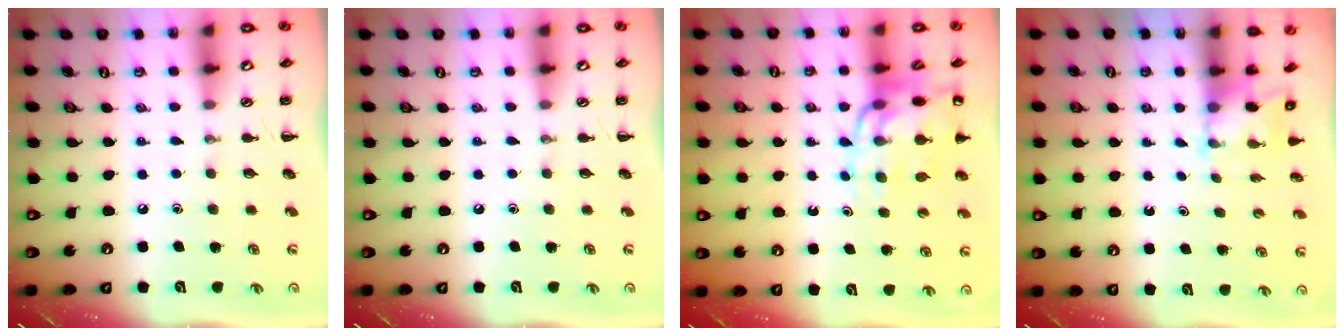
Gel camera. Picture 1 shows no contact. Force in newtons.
{"total": 0.0}
{"total": 13.8, "press": 13.4, "slide": 3.4}
{"total": 2.4, "press": 2.3, "slide": 0.8}